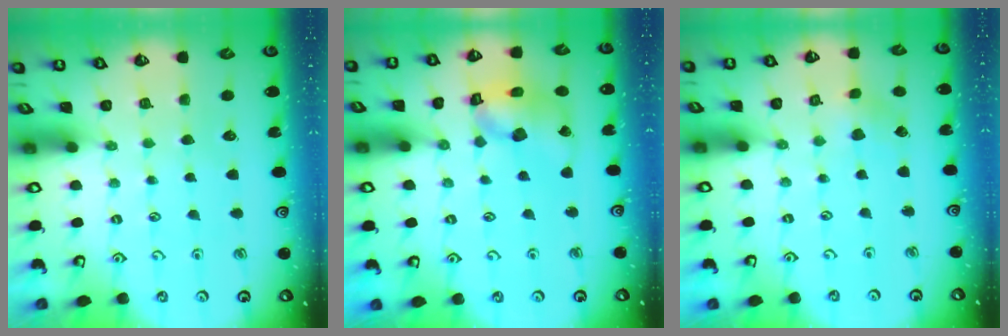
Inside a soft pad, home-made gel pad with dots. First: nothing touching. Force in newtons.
{"total": 13.9, "press": 13.8, "slide": 1.8}
{"total": 1.8, "press": 1.8, "slide": 0.1}